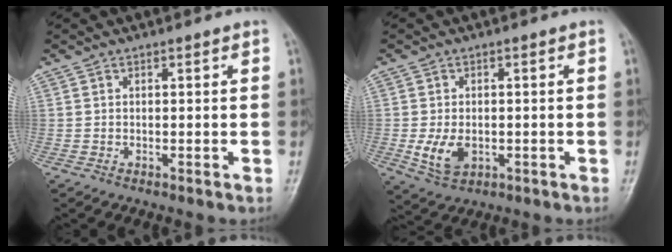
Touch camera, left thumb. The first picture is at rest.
{"total": 5.8, "force": [-1.1, 3.8, 4.2], "torque": [-0.073, -0.006, -0.013]}